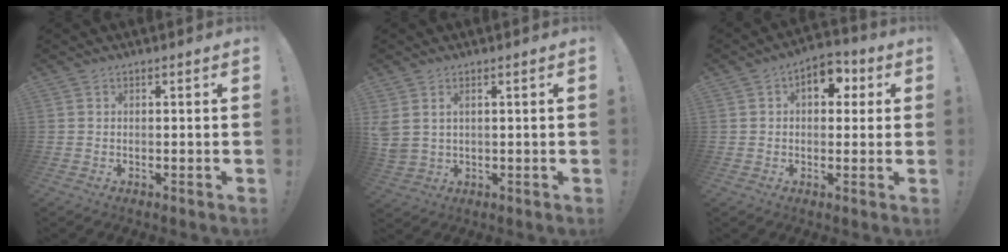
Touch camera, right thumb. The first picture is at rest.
{"total": 3.1, "force": [1.4, 2.1, 1.8], "torque": [-0.037, -0.002, 0.029]}
{"total": 7.5, "force": [2.4, 4.9, 5.1], "torque": [-0.065, -0.002, 0.038]}